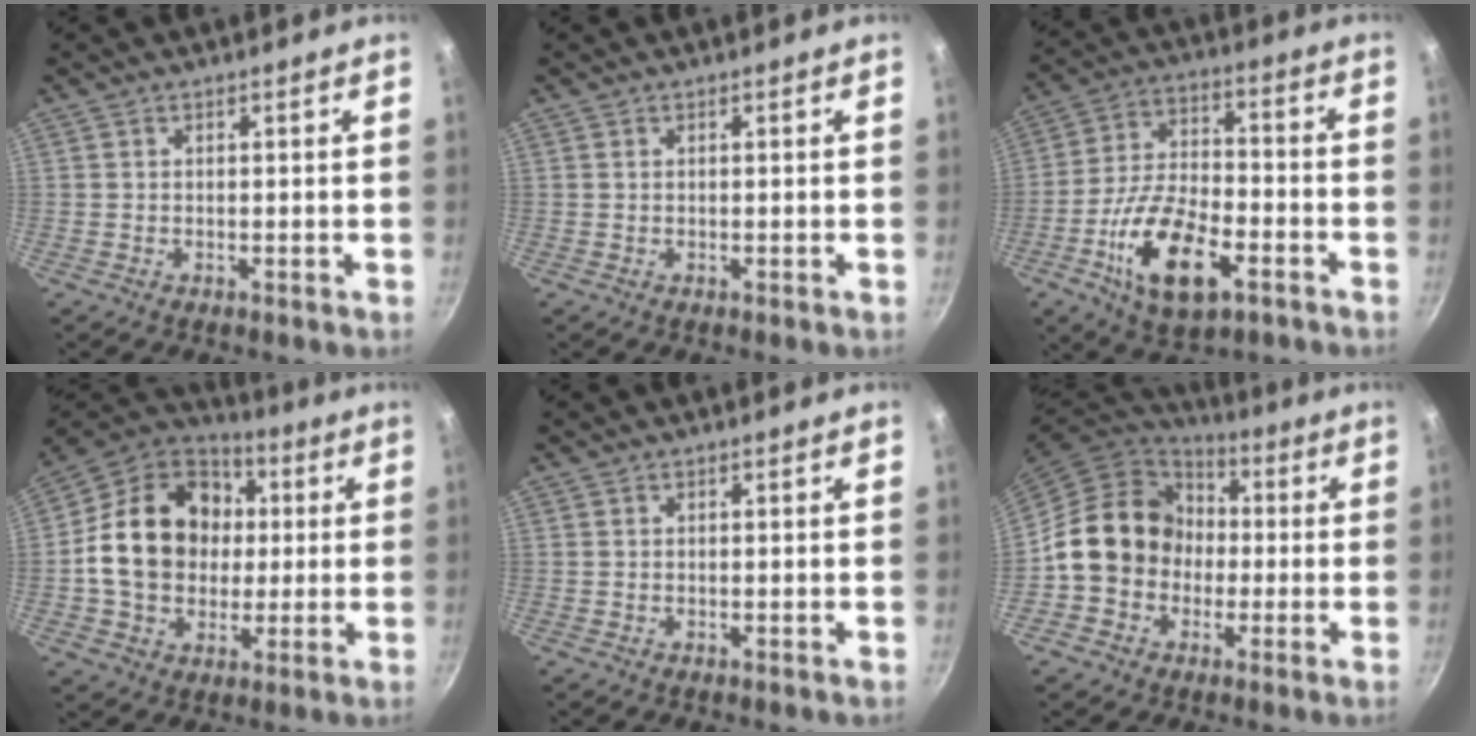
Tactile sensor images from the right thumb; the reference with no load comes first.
{"total": 0.0}
{"total": 17.2, "force": [-7.2, 8.2, 13.3], "torque": [-0.237, 0.029, -0.131]}
{"total": 21.2, "force": [1.4, 16.9, 12.8], "torque": [-0.199, 0.031, 0.020]}
{"total": 0.0}
{"total": 15.6, "force": [-0.6, 13.5, 7.7], "torque": [-0.086, 0.040, -0.023]}